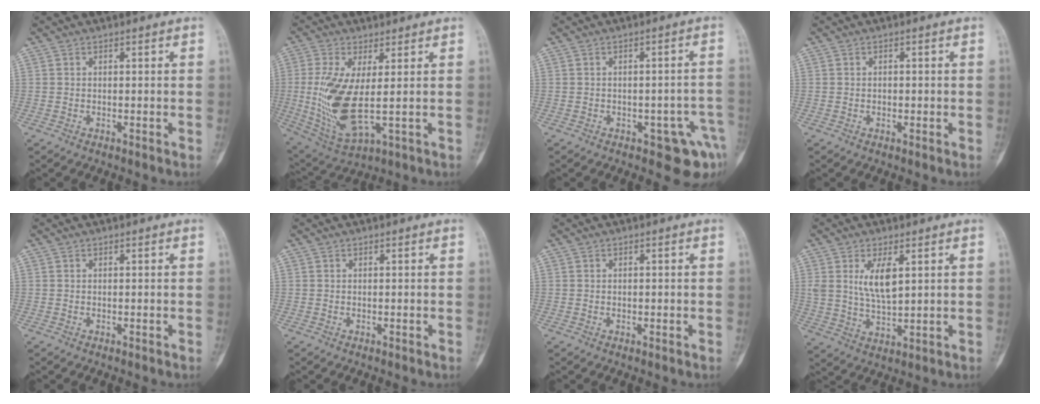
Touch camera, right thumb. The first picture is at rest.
{"total": 13.2, "force": [0.2, 4.6, 12.4], "torque": [-0.273, -0.019, 0.019]}
{"total": 7.5, "force": [-3.6, 3.5, 5.5], "torque": [-0.038, 0.024, -0.036]}
{"total": 1.1, "force": [0.0, 0.8, 0.8], "torque": [-0.010, 0.002, 0.000]}
{"total": 0.0}
{"total": 0.0}
{"total": 0.7, "force": [0.0, 0.5, 0.5], "torque": [-0.009, 0.002, 0.002]}
{"total": 7.3, "force": [2.5, 3.0, 6.1], "torque": [-0.110, -0.018, 0.058]}